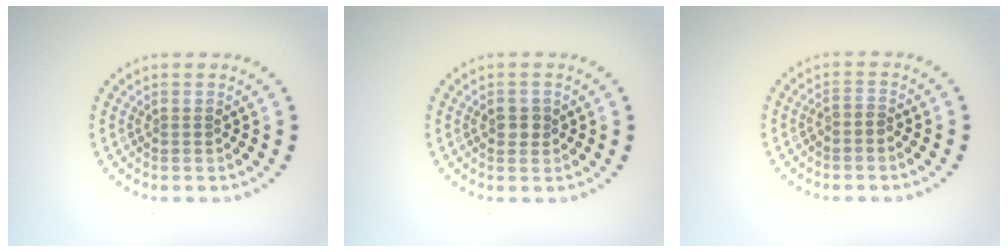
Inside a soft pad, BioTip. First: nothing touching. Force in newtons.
{"total": 1.4, "press": 1.4, "slide": 0.4}
{"total": 0.9, "press": 0.5, "slide": 0.8}